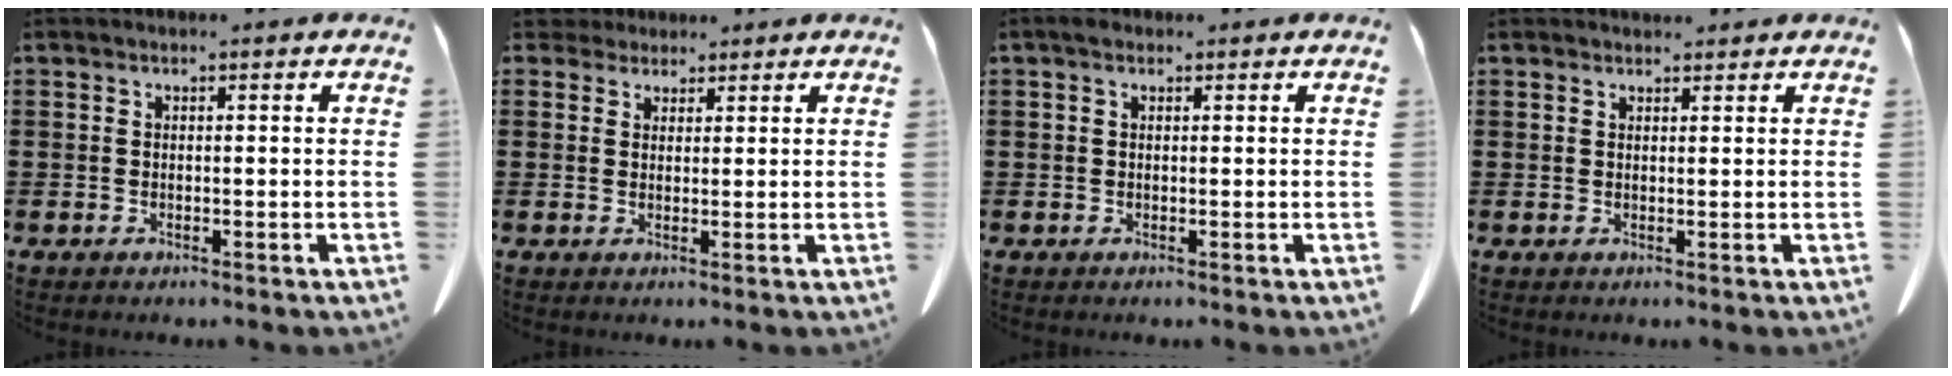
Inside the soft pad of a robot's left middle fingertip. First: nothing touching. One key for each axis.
{"total": 2.7, "fx": 2.4, "fy": 1.2, "fz": 0.4, "tx": -0.008, "ty": 0.003, "tz": 0.044}
{"total": 1.1, "fx": 0.2, "fy": 0.8, "fz": 0.8, "tx": -0.017, "ty": 0.005, "tz": 0.003}
{"total": 1.1, "fx": 1.0, "fy": 0.4, "fz": 0.1, "tx": -0.004, "ty": 0.002, "tz": 0.019}